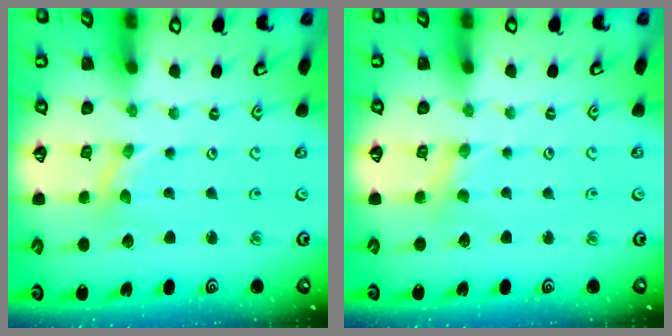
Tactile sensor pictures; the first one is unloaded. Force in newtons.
{"total": 1.4, "press": 1.3, "slide": 0.3}